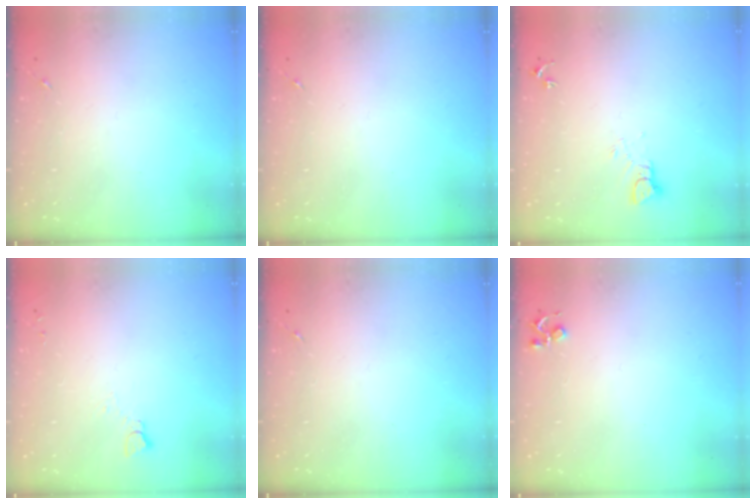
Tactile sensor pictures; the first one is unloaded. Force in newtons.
{"total": 0.0}
{"total": 3.5, "press": 3.5, "slide": 0.3}
{"total": 2.8, "press": 2.7, "slide": 0.3}
{"total": 0.0}
{"total": 4.1, "press": 4.1, "slide": 0.5}